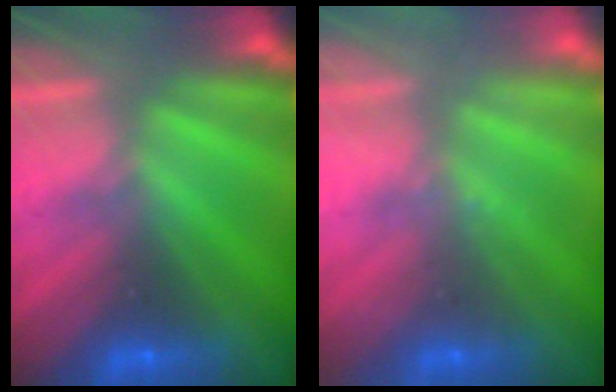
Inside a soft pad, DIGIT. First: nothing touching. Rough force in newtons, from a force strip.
{"total": 2.3}